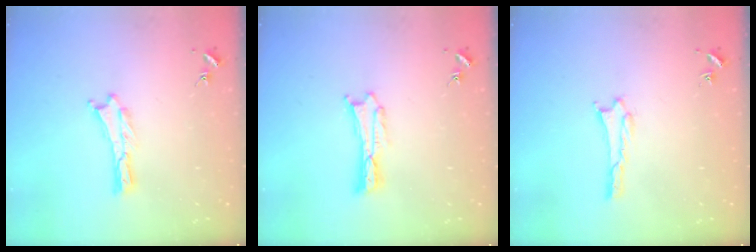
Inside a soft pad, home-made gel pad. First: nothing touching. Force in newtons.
{"total": 0.5, "press": 0.5, "slide": 0.2}
{"total": 0.9, "press": 0.8, "slide": 0.1}